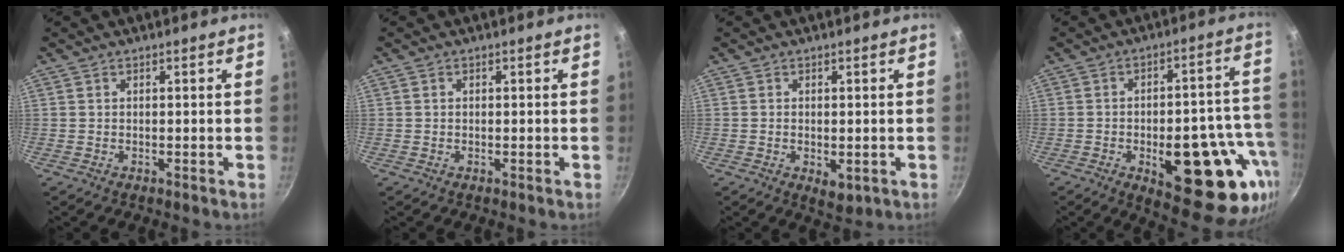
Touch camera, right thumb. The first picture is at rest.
{"total": 0.7, "force": [0.1, 0.6, 0.3], "torque": [-0.005, 0.004, 0.002]}
{"total": 3.5, "force": [-0.7, 2.0, 2.8], "torque": [-0.042, -0.013, -0.007]}
{"total": 22.8, "force": [-7.6, 9.8, 19.1], "torque": [-0.187, 0.022, -0.089]}